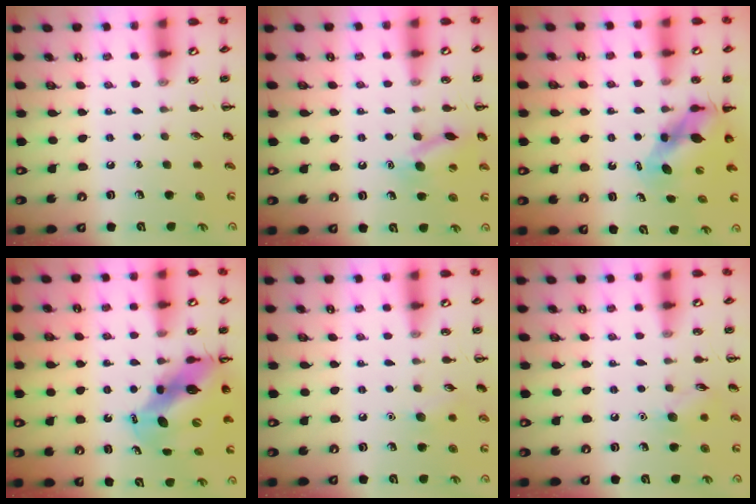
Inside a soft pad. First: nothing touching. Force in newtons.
{"total": 11.0, "press": 10.9, "slide": 1.5}
{"total": 6.9, "press": 6.9, "slide": 0.6}
{"total": 10.6, "press": 10.1, "slide": 3.1}
{"total": 5.9, "press": 5.6, "slide": 1.6}
{"total": 6.8, "press": 6.8, "slide": 0.6}